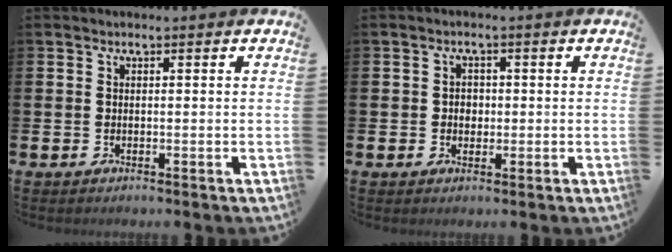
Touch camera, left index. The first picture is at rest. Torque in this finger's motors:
{"motor_torque": [-0.22, 0.06, -0.02, 0.00]}